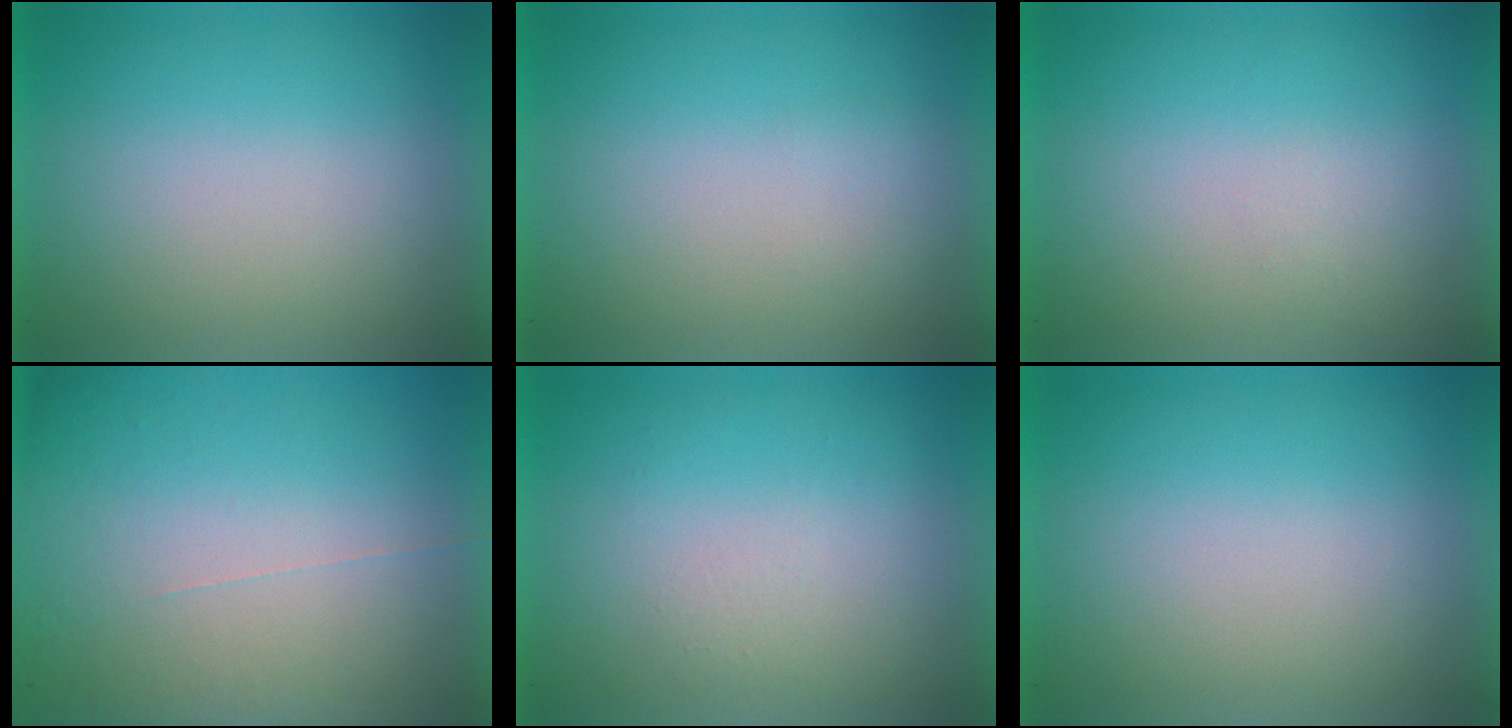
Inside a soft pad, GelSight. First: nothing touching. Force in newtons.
{"total": 1.1}
{"total": 1.2}
{"total": 5.7}
{"total": 1.1}
{"total": 0.0}